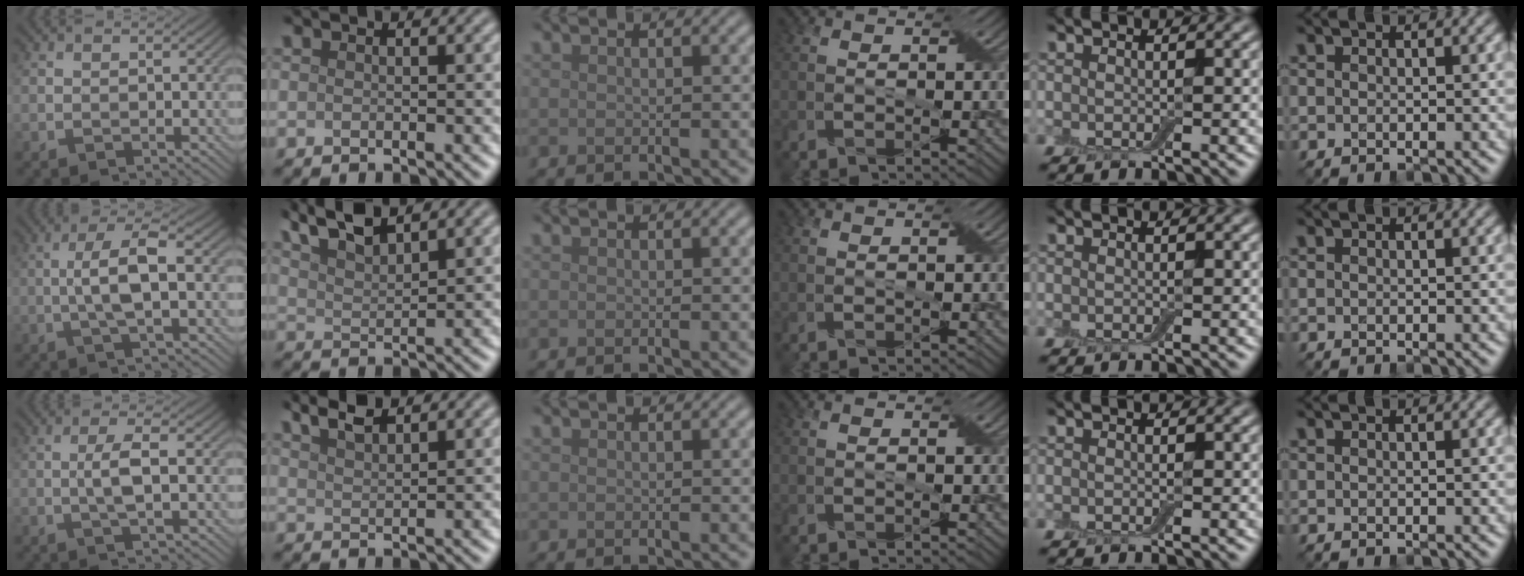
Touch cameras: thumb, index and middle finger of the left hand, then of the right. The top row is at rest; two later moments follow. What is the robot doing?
{"motion": "insert", "object": "box of matches"}